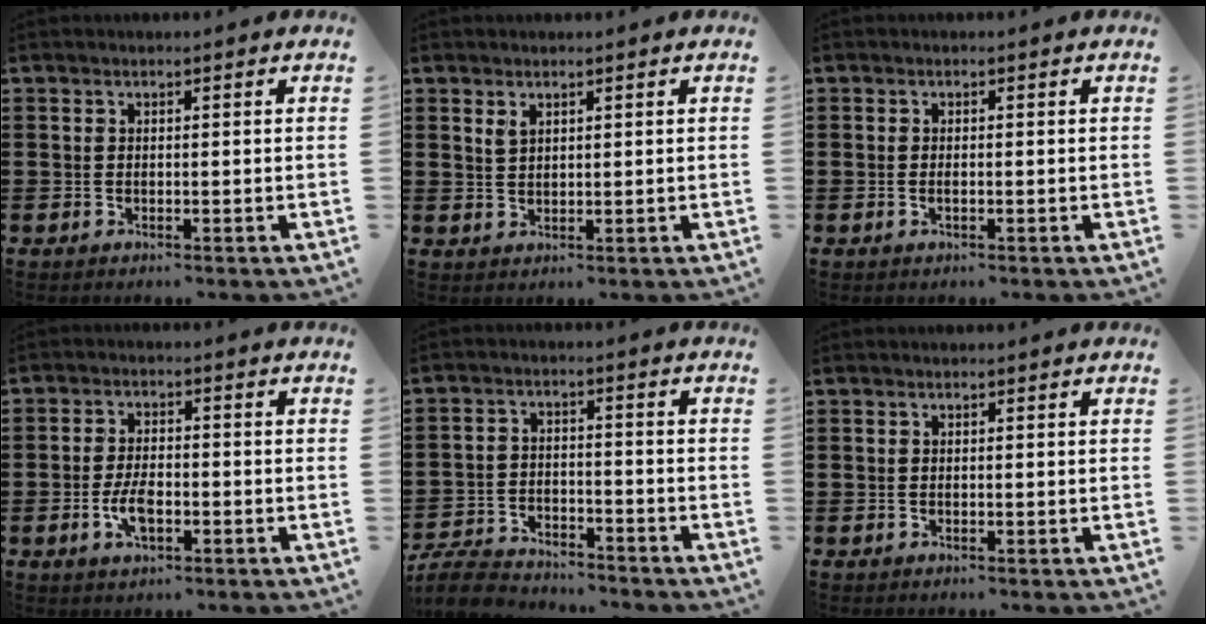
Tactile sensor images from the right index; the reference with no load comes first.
{"total": 1.6, "force": [1.1, 0.9, 0.8], "torque": [-0.019, 0.003, 0.020]}
{"total": 0.7, "force": [-0.2, 0.2, 0.6], "torque": [-0.011, -0.004, -0.003]}
{"total": 4.6, "force": [-1.5, 2.3, 3.7], "torque": [-0.084, 0.000, -0.032]}
{"total": 6.4, "force": [-6.1, 1.5, 1.2], "torque": [-0.040, 0.010, -0.125]}
{"total": 0.0}